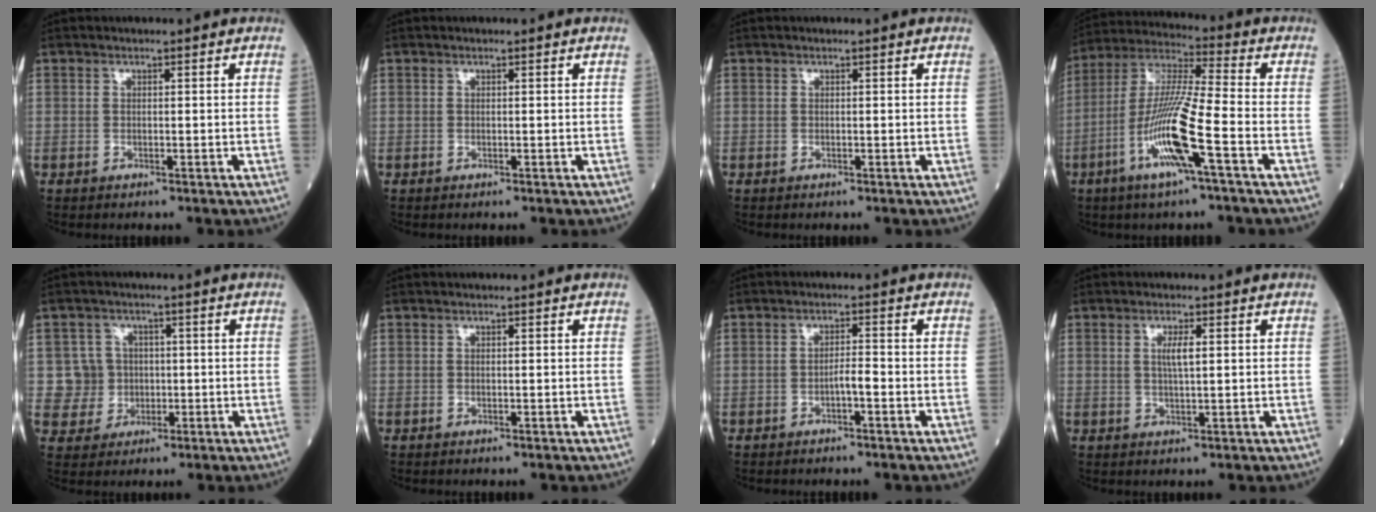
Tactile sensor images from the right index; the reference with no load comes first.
{"total": 0.0}
{"total": 0.0}
{"total": 13.4, "force": [-5.0, -0.3, 12.5], "torque": [-0.257, -0.005, -0.102]}
{"total": 4.9, "force": [0.1, 4.9, -0.2], "torque": [0.011, 0.012, 0.006]}
{"total": 0.0}
{"total": 1.9, "force": [-0.9, 0.2, 1.7], "torque": [-0.026, 0.002, -0.018]}
{"total": 2.6, "force": [0.7, 0.3, 2.5], "torque": [-0.049, -0.002, 0.011]}